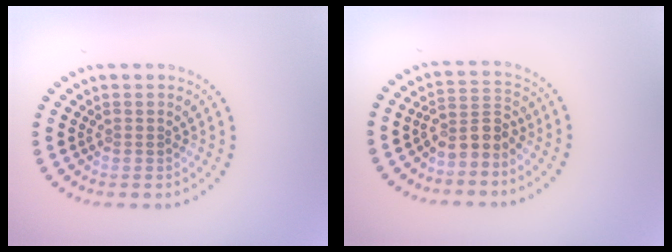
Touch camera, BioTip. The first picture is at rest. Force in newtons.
{"total": 2.7, "press": 2.3, "slide": 1.5}